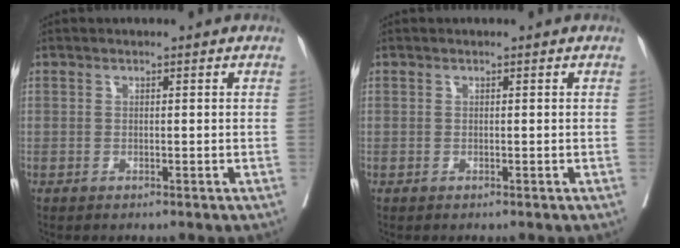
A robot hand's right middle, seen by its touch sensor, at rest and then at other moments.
{"total": 0.0}